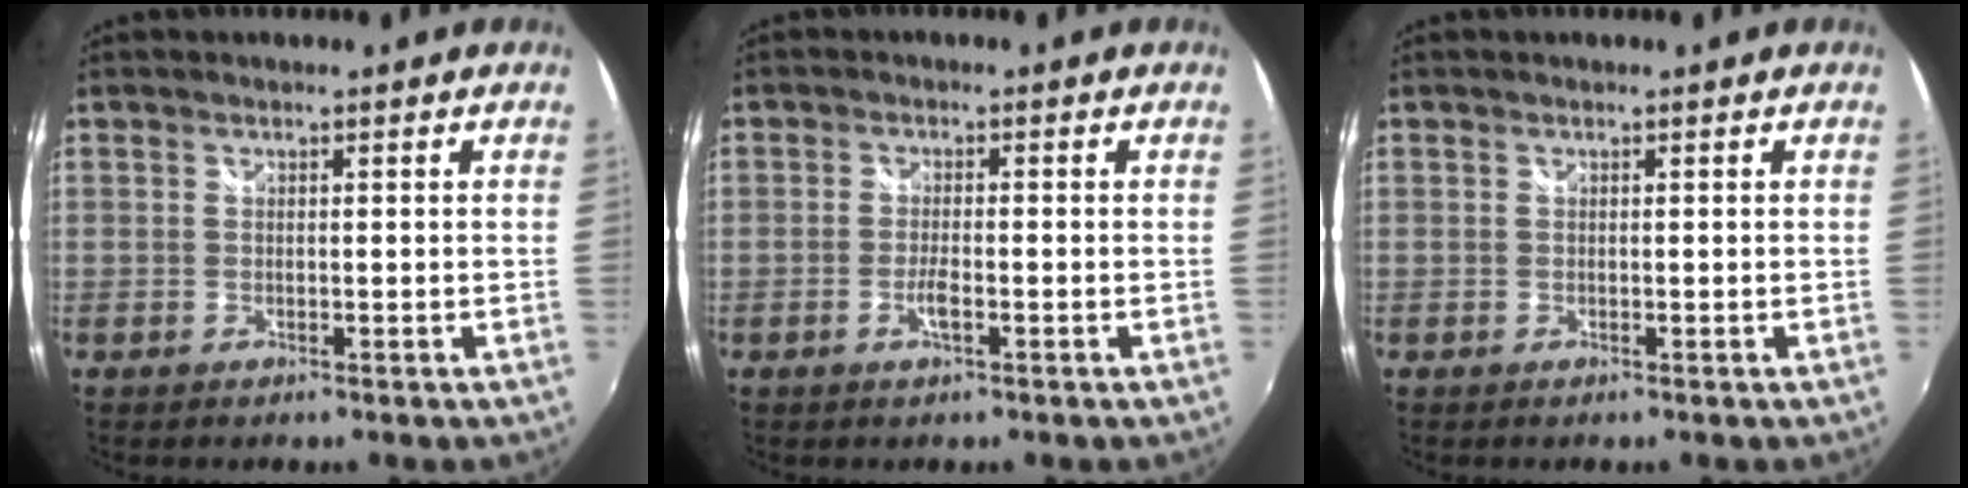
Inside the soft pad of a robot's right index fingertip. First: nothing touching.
{"total": 2.7, "force": [-1.1, 0.7, 2.4], "torque": [-0.051, -0.003, -0.022]}
{"total": 0.0}